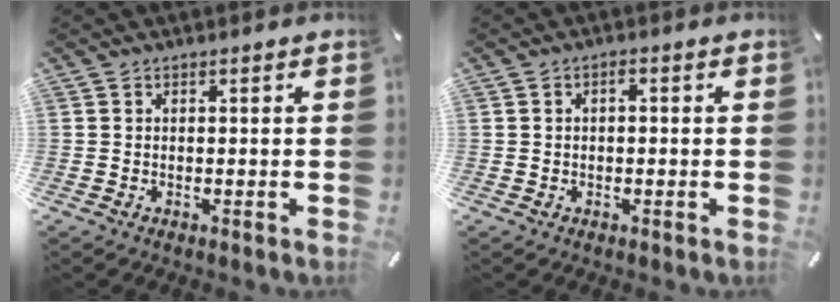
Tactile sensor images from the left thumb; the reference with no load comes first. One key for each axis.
{"total": 1.2, "fx": -0.1, "fy": 0.6, "fz": 1.0, "tx": -0.019, "ty": 0.004, "tz": -0.003}